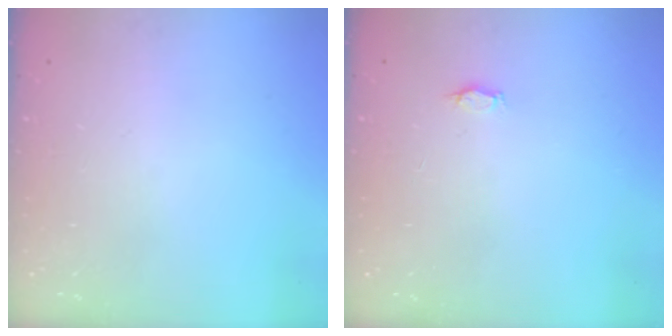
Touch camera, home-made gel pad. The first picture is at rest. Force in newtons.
{"total": 2.2, "press": 2.2, "slide": 0.3}